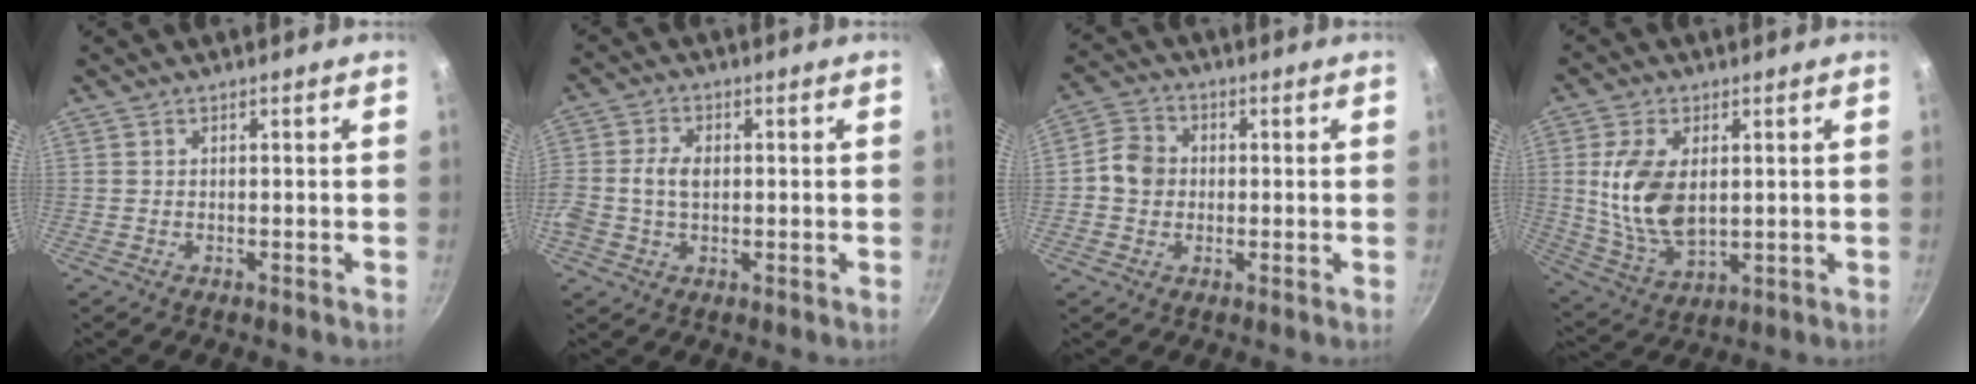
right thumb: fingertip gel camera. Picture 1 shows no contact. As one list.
[{"total": 6.4, "force": [-0.1, 4.5, 4.5], "torque": [-0.085, 0.014, -0.010]}, {"total": 6.3, "force": [-0.2, 5.6, 2.9], "torque": [-0.032, 0.011, -0.021]}, {"total": 13.1, "force": [1.7, 7.7, 10.5], "torque": [-0.193, -0.018, 0.042]}]